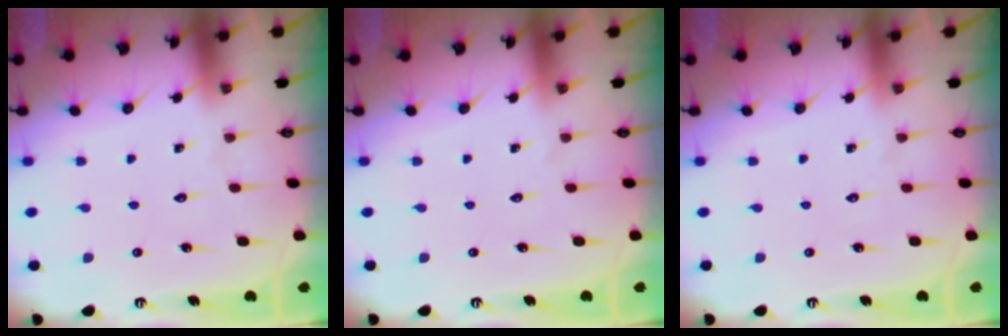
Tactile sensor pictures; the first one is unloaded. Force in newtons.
{"total": 0.0}
{"total": 0.0}